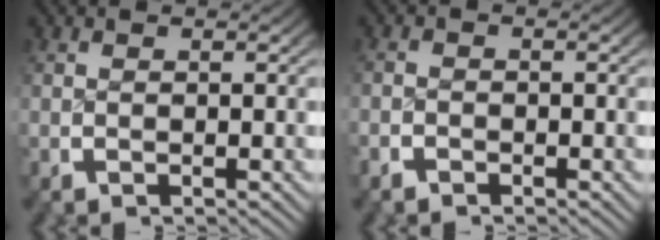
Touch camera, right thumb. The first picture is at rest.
{"total": 1.1, "force": [-1.0, 0.6, 0.1], "torque": [0.001, -0.001, -0.023]}